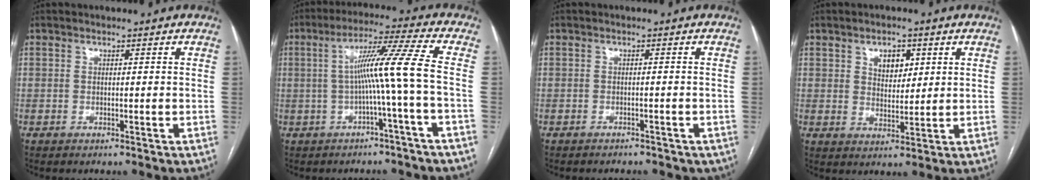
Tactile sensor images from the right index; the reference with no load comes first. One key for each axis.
{"total": 9.2, "fx": -1.2, "fy": -2.2, "fz": 8.9, "tx": -0.156, "ty": 0.021, "tz": -0.016}
{"total": 5.0, "fx": -4.1, "fy": 2.4, "fz": 1.3, "tx": -0.017, "ty": 0.007, "tz": -0.040}
{"total": 4.8, "fx": 2.0, "fy": 2.9, "fz": 3.2, "tx": -0.049, "ty": 0.004, "tz": 0.037}